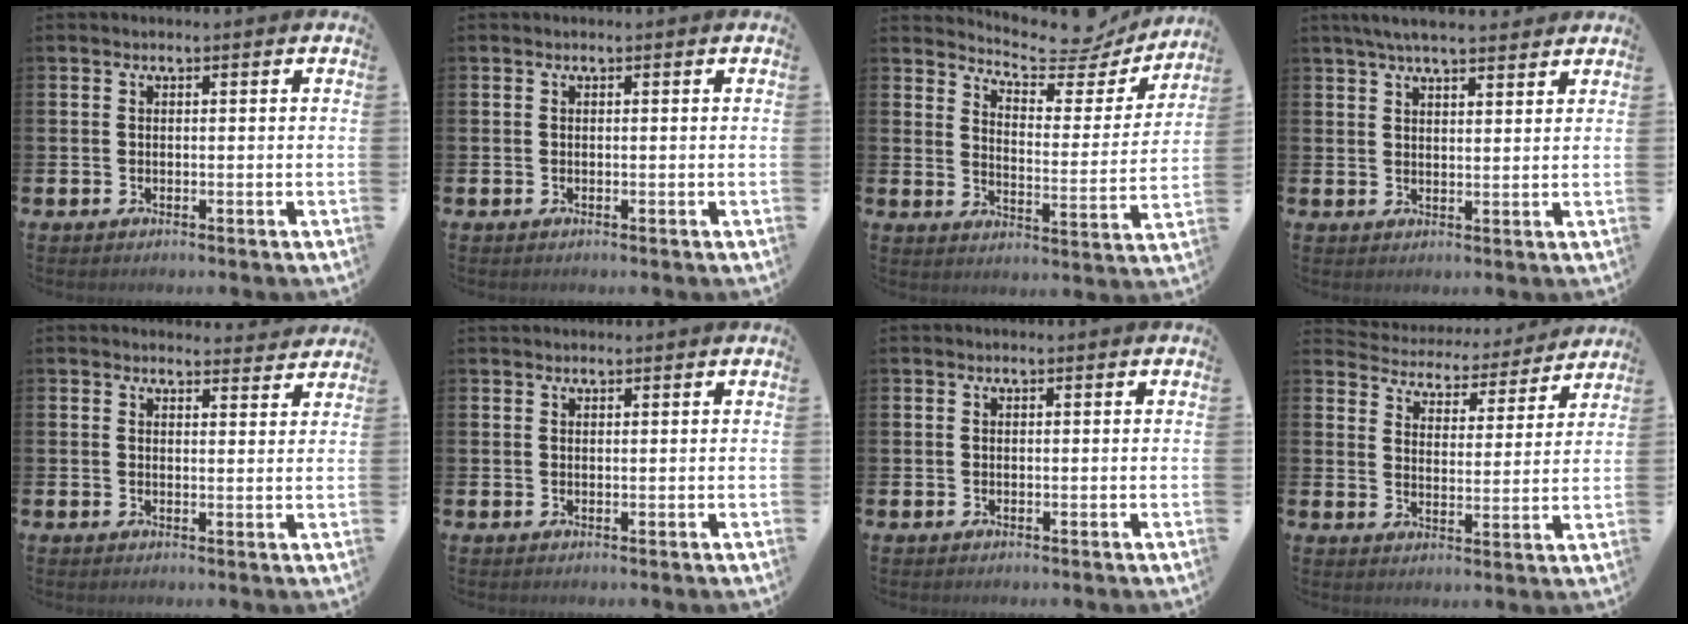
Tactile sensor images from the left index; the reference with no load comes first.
{"total": 0.0}
{"total": 7.2, "force": [6.9, 1.8, 1.4], "torque": [-0.041, -0.060, 0.114]}
{"total": 4.8, "force": [4.4, 0.8, 1.8], "torque": [-0.043, -0.008, 0.080]}
{"total": 2.6, "force": [2.5, 0.6, 0.0], "torque": [0.013, -0.019, 0.041]}
{"total": 0.7, "force": [0.7, 0.2, 0.0], "torque": [0.008, -0.002, 0.010]}
{"total": 0.0}
{"total": 4.3, "force": [4.1, 1.4, -0.1], "torque": [-0.019, -0.043, 0.062]}